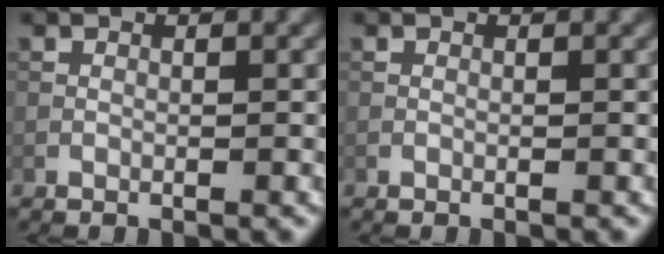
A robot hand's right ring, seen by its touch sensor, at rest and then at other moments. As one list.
[{"total": 0.0}]